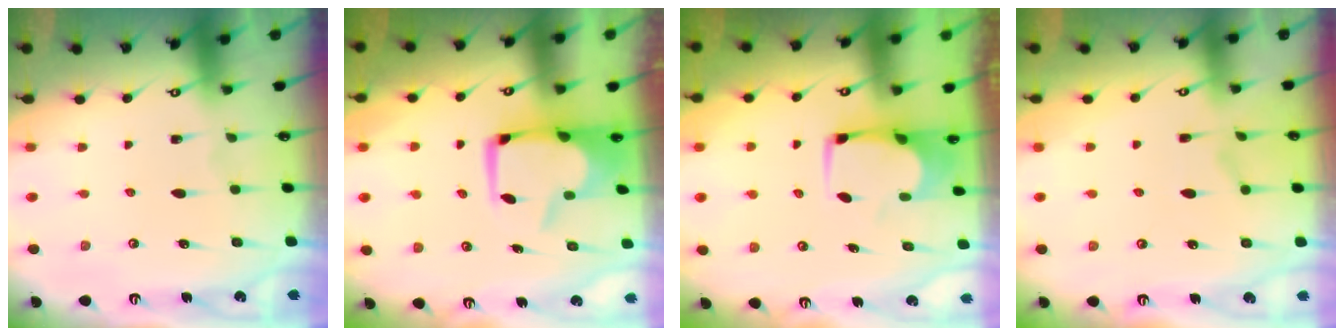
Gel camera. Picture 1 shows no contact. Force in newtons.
{"total": 7.6, "press": 7.6, "slide": 0.4}
{"total": 1.7, "press": 1.7, "slide": 0.3}
{"total": 3.8, "press": 3.7, "slide": 1.2}